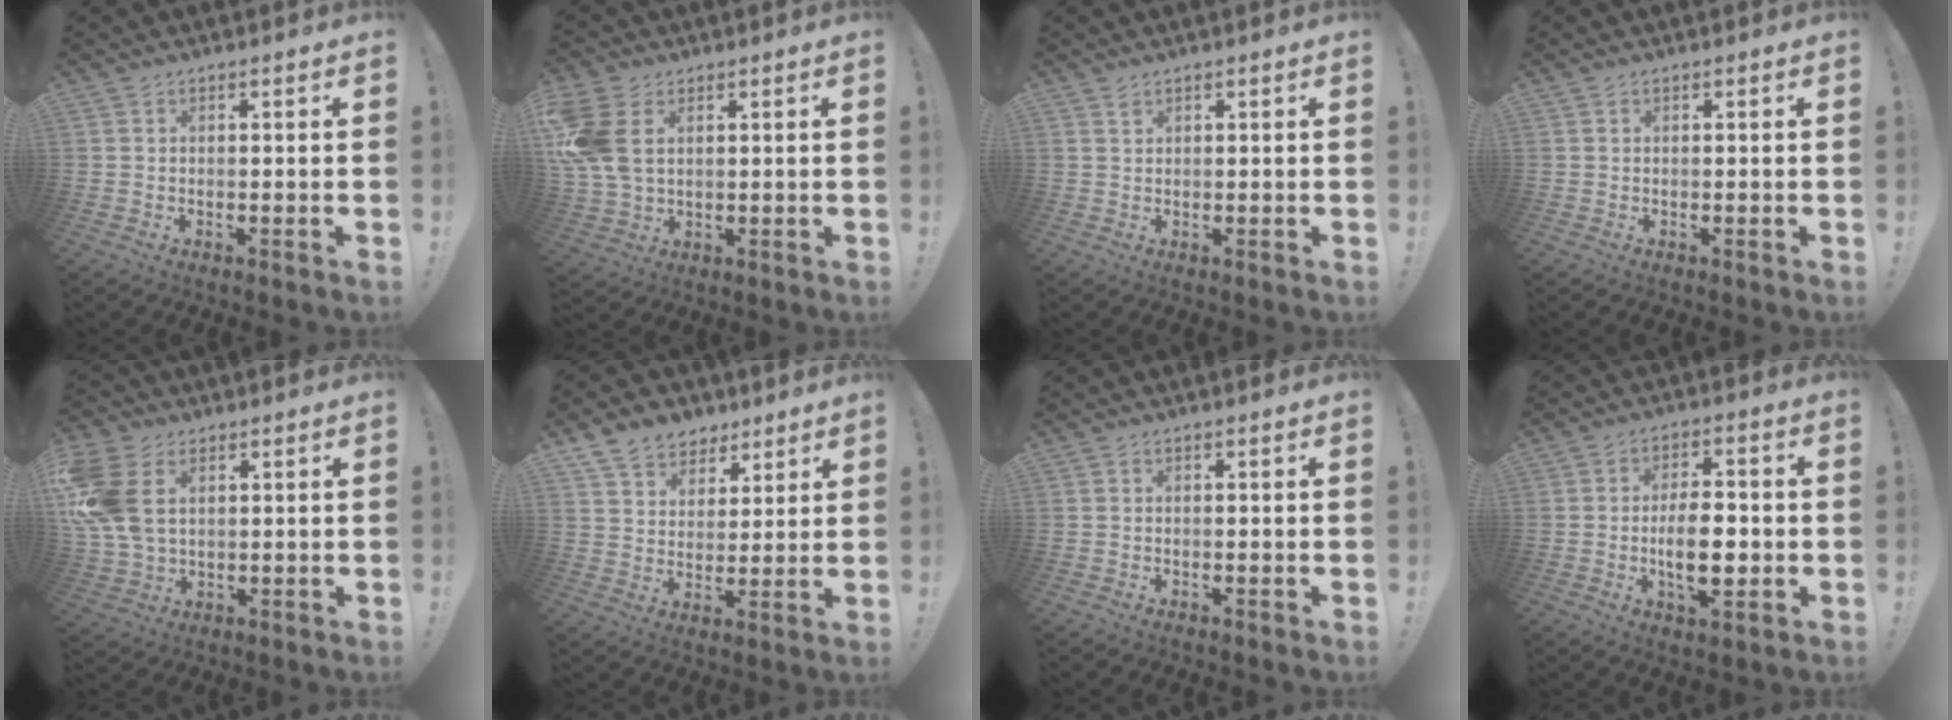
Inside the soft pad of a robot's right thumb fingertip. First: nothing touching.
{"total": 12.5, "force": [3.3, 8.7, 8.4], "torque": [-0.178, -0.003, 0.068]}
{"total": 1.1, "force": [0.8, 0.6, 0.3], "torque": [0.009, -0.007, 0.012]}
{"total": 0.0}
{"total": 14.7, "force": [3.9, 10.1, 10.0], "torque": [-0.211, -0.005, 0.078]}
{"total": 9.6, "force": [6.6, 6.7, 2.1], "torque": [-0.036, -0.043, 0.133]}
{"total": 0.0}
{"total": 11.1, "force": [-1.8, 5.2, 9.7], "torque": [-0.151, -0.003, -0.035]}